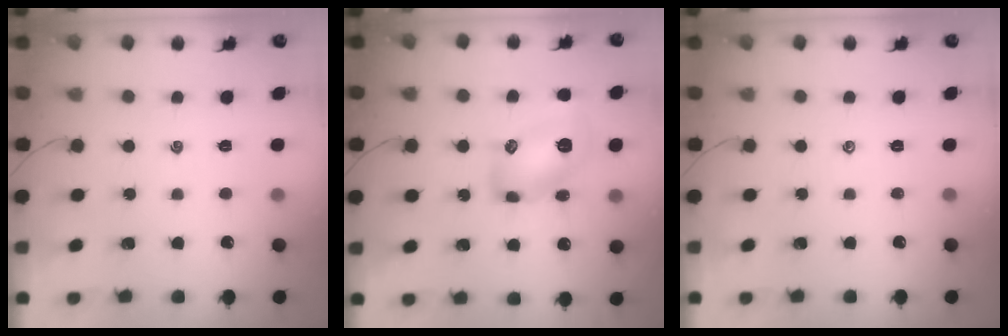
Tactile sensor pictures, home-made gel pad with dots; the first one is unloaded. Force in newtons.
{"total": 14.6, "press": 14.6, "slide": 0.7}
{"total": 0.0}